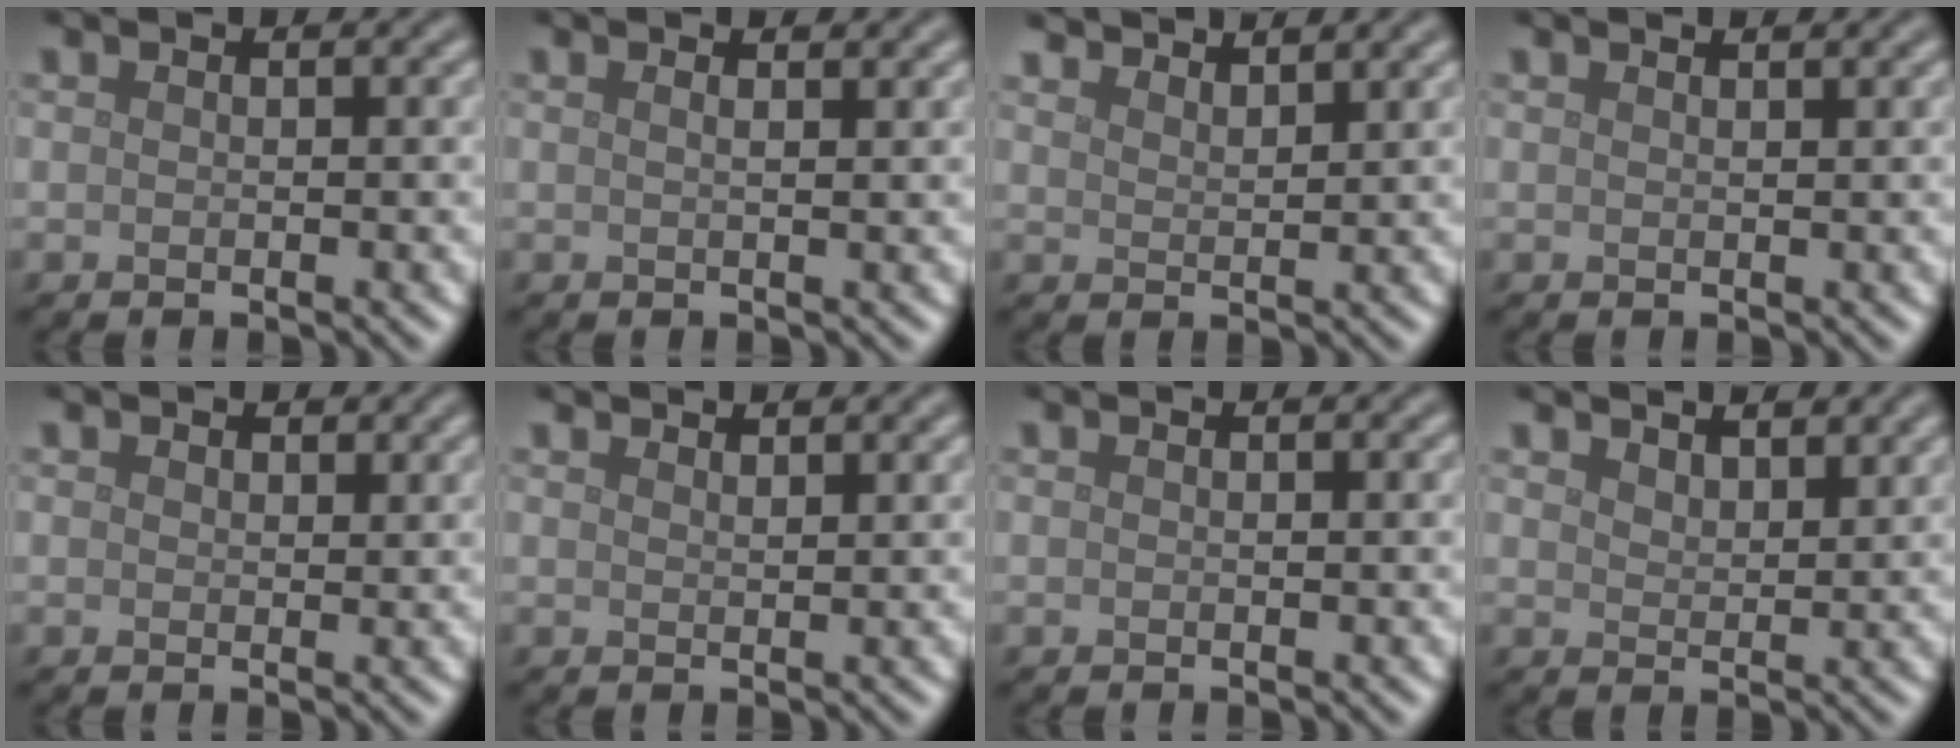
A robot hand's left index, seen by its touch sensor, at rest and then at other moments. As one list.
[{"total": 2.6, "force": [1.5, 1.2, 1.7], "torque": [-0.004, 0.010, -0.011]}, {"total": 4.8, "force": [4.5, 0.9, 1.4], "torque": [-0.013, 0.007, 0.059]}, {"total": 1.3, "force": [1.1, 0.3, 0.5], "torque": [-0.003, -0.001, 0.008]}, {"total": 0.9, "force": [0.7, 0.6, 0.2], "torque": [-0.004, -0.002, 0.012]}, {"total": 2.2, "force": [2.1, 0.4, 0.6], "torque": [-0.006, 0.002, 0.029]}, {"total": 0.0}, {"total": 3.3, "force": [3.0, 0.9, 1.2], "torque": [-0.021, 0.001, 0.047]}]